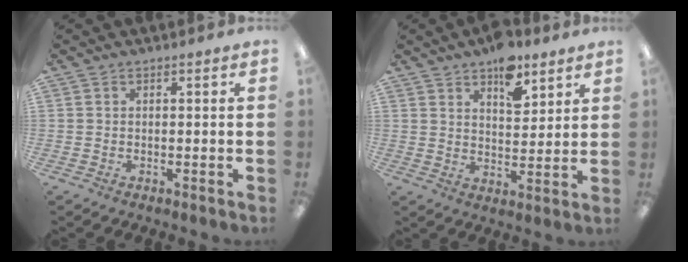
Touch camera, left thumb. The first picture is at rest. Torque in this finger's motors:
{"motor_torque": [1.29, 0.79, 1.00, -0.90, 0.05]}